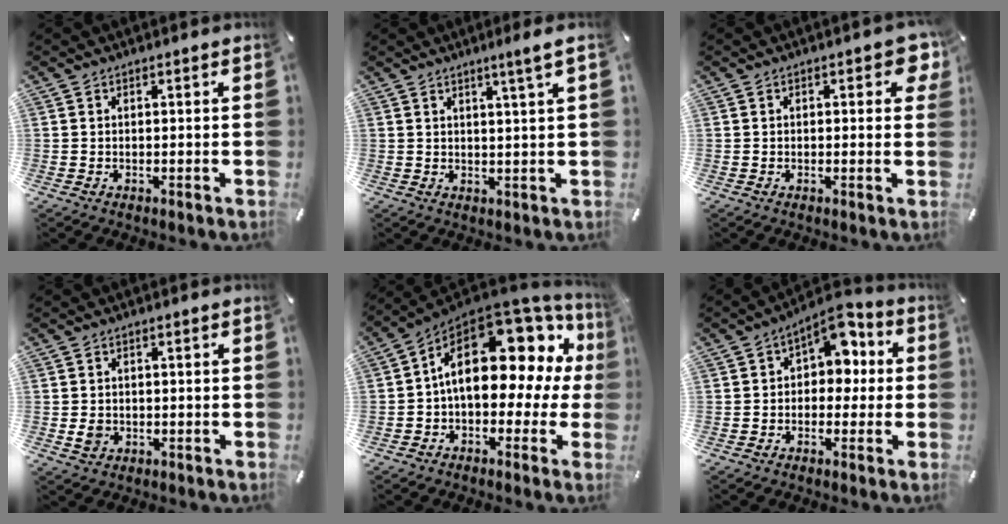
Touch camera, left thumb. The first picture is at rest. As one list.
[{"total": 4.7, "force": [2.7, -0.4, 3.9], "torque": [-0.070, -0.008, 0.043]}, {"total": 4.1, "force": [1.0, 2.0, 3.5], "torque": [-0.038, -0.003, 0.010]}, {"total": 2.5, "force": [-0.4, 2.1, 1.3], "torque": [-0.024, 0.005, -0.007]}, {"total": 19.9, "force": [5.2, 11.7, 15.2], "torque": [-0.226, -0.034, 0.086]}, {"total": 8.4, "force": [2.7, 5.9, 5.4], "torque": [-0.070, -0.017, 0.043]}]